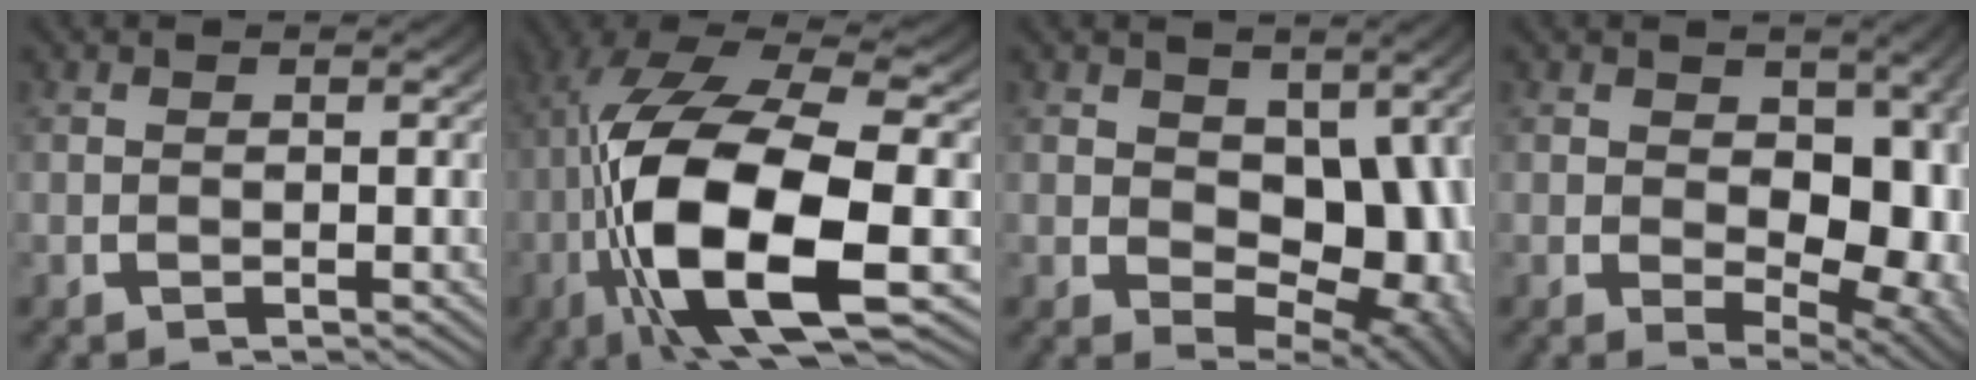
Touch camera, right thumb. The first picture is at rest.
{"total": 18.3, "force": [-3.8, 8.8, 15.5], "torque": [-0.345, -0.057, -0.028]}
{"total": 10.3, "force": [-1.1, 6.8, 7.6], "torque": [-0.138, -0.053, 0.009]}
{"total": 8.6, "force": [-0.7, 5.5, 6.6], "torque": [-0.118, -0.053, 0.015]}